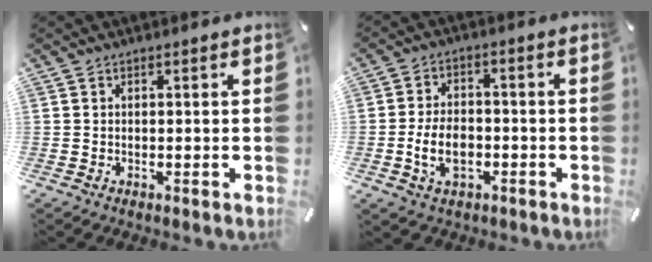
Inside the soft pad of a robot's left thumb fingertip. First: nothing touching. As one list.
[{"total": 8.5, "force": [-2.3, 5.8, 5.8], "torque": [-0.120, 0.007, -0.044]}]